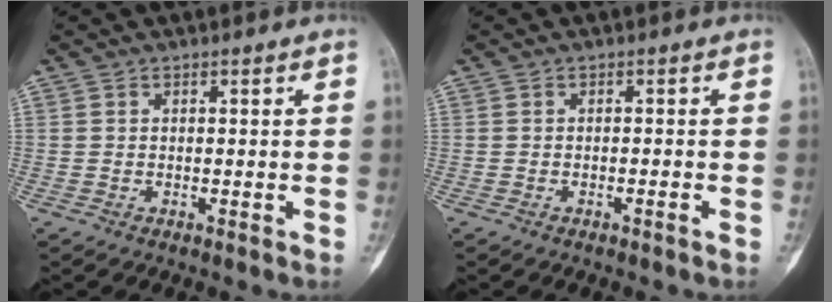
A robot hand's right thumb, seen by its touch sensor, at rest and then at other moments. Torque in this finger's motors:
{"motor_torque": [-0.11, -0.03, -0.04, 0.32, -0.05]}